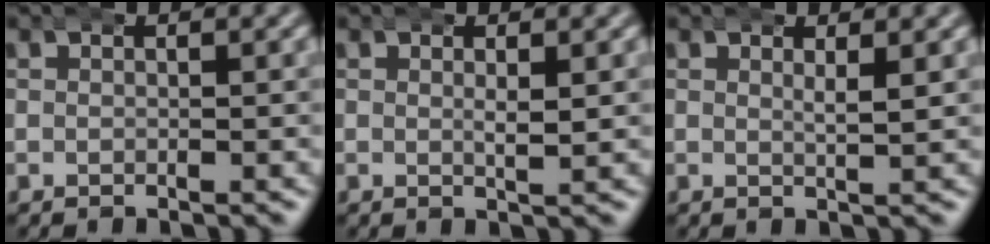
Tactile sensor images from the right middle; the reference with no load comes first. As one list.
[{"total": 1.4, "force": [0.5, 0.4, 1.3], "torque": [-0.020, -0.003, 0.005]}, {"total": 1.6, "force": [1.0, 0.2, 1.2], "torque": [-0.021, -0.003, 0.017]}]